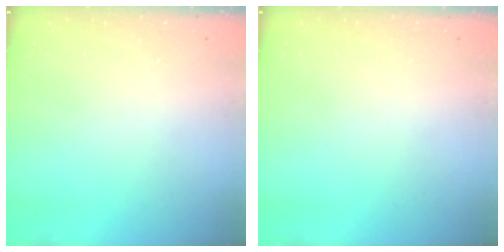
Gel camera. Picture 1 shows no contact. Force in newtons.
{"total": 0.0}